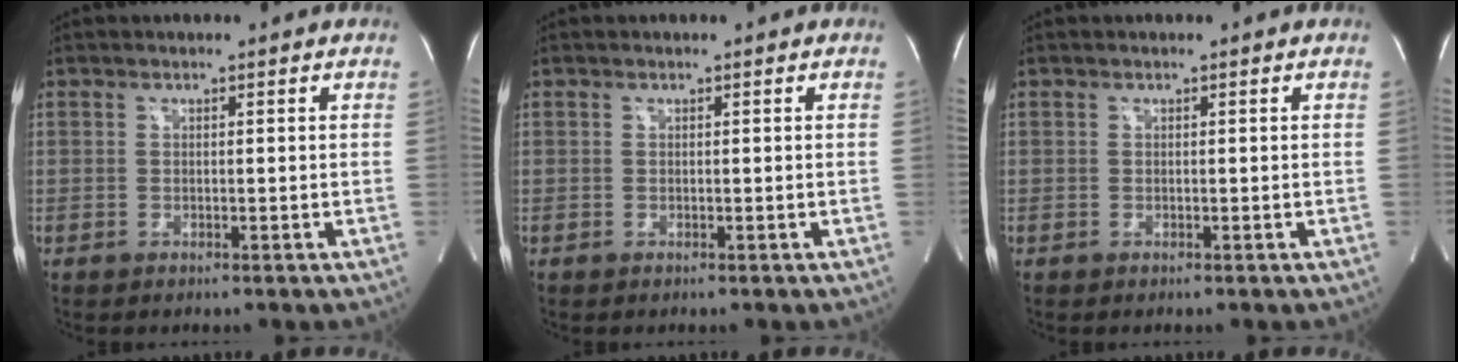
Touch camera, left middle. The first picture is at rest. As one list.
[{"total": 0.0}, {"total": 0.0}]